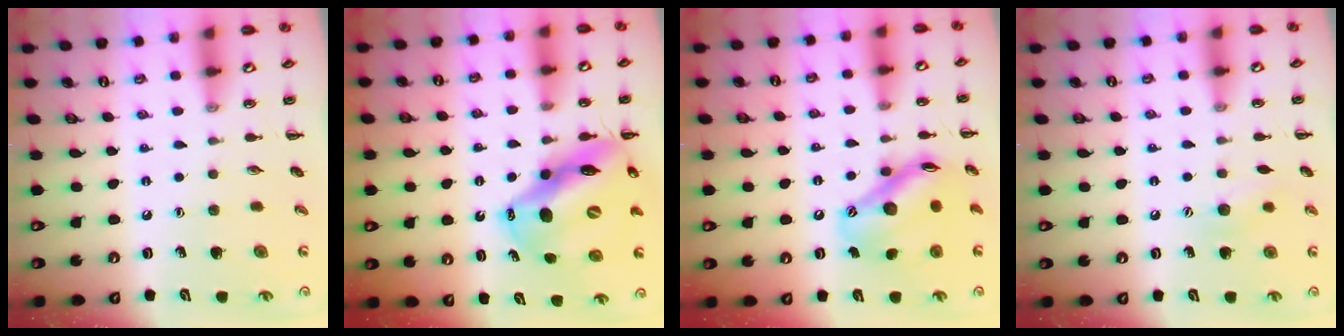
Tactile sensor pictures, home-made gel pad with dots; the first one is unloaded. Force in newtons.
{"total": 16.0, "press": 15.3, "slide": 4.6}
{"total": 13.5, "press": 13.1, "slide": 3.0}
{"total": 6.6, "press": 6.5, "slide": 1.1}